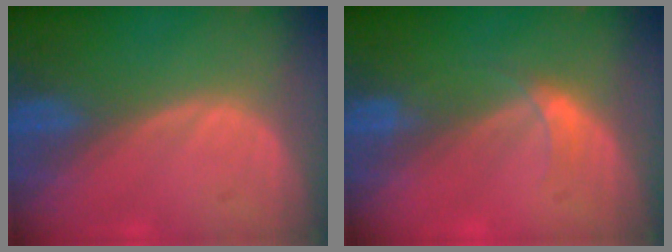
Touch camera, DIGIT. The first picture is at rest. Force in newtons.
{"total": 1.7, "press": 1.7, "slide": 0.2}